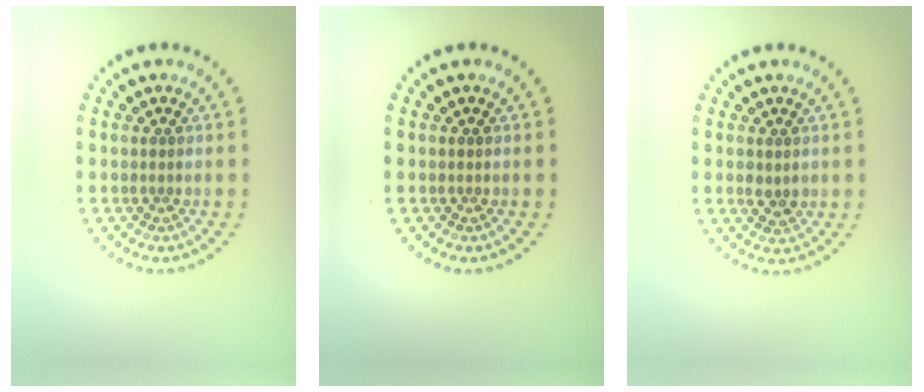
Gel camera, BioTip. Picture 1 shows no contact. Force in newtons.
{"total": 0.0}
{"total": 1.4, "press": 1.4, "slide": 0.3}